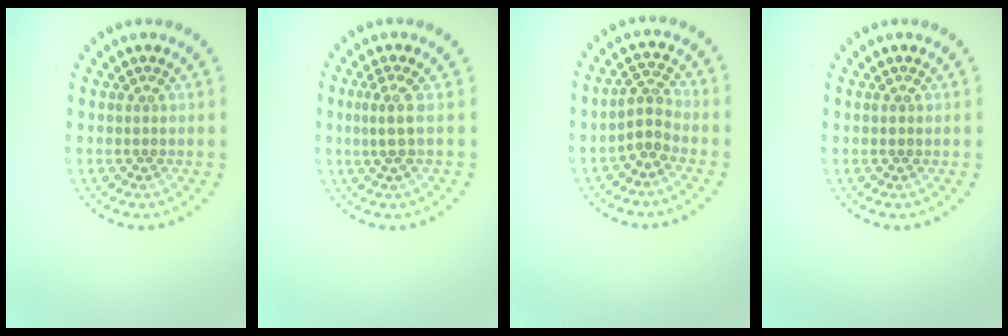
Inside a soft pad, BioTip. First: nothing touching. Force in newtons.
{"total": 2.0, "press": 1.3, "slide": 1.5}
{"total": 2.2, "press": 1.6, "slide": 1.4}
{"total": 0.6, "press": 0.6, "slide": 0.1}